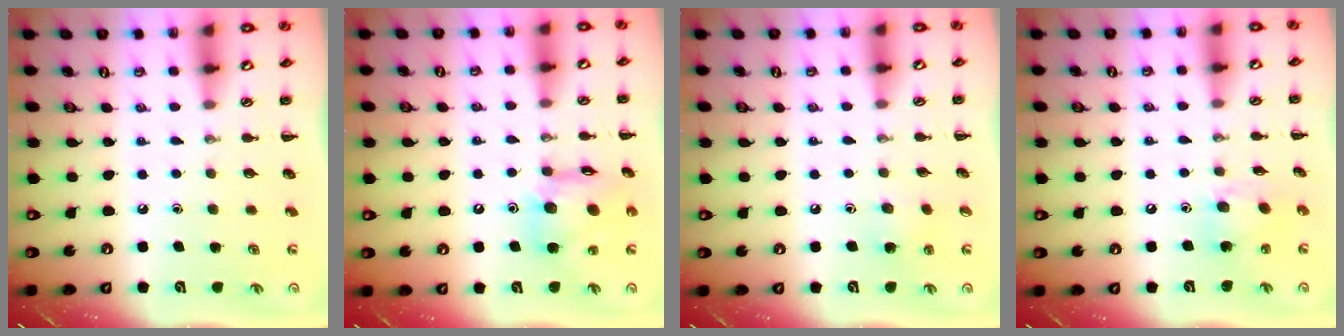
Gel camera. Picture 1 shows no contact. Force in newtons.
{"total": 13.5, "press": 13.2, "slide": 3.0}
{"total": 6.3, "press": 6.1, "slide": 1.7}
{"total": 8.6, "press": 8.6, "slide": 1.1}